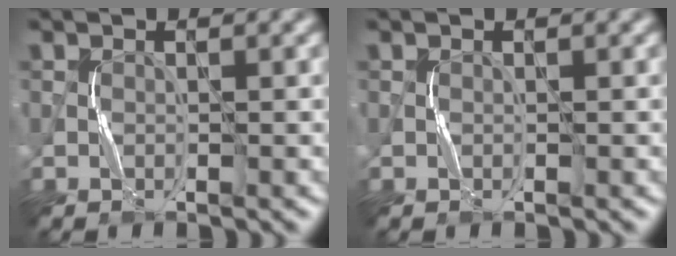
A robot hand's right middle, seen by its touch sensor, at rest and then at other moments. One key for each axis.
{"total": 0.0}